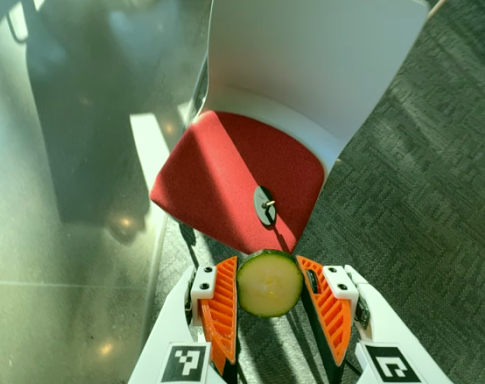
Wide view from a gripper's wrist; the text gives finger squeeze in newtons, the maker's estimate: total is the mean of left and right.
{"total": 5.9, "left": 5.9, "right": 5.9}